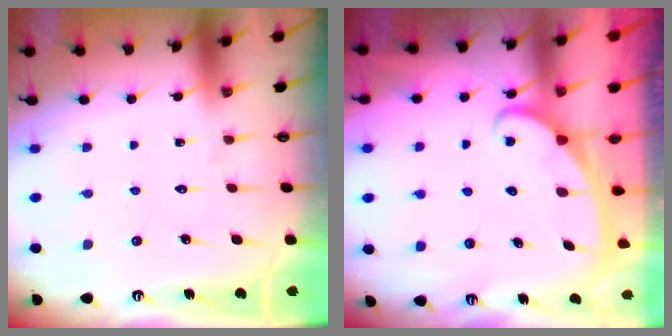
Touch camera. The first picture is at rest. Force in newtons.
{"total": 2.3, "press": 2.3, "slide": 0.4}